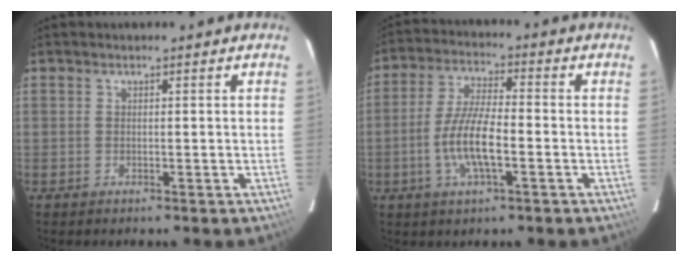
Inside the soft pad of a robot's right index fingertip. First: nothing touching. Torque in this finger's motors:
{"motor_torque": [1.63, -0.46, 0.82, 0.20]}